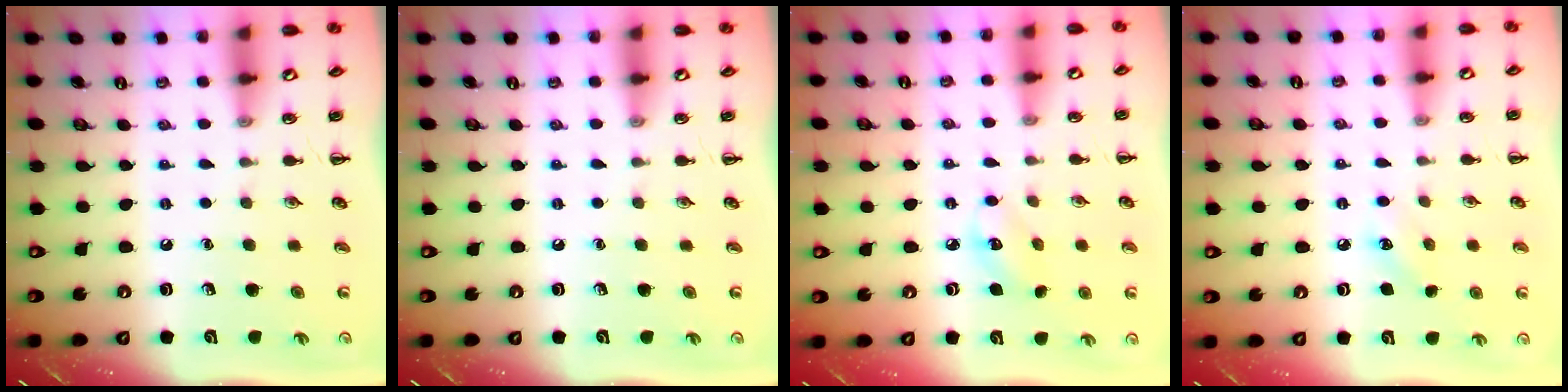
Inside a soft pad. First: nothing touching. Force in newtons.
{"total": 0.0}
{"total": 4.9, "press": 4.9, "slide": 0.5}
{"total": 6.4, "press": 6.2, "slide": 1.7}